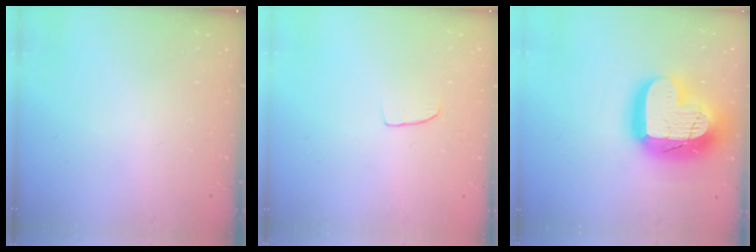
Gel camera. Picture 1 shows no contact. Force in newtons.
{"total": 4.2, "press": 4.2, "slide": 0.3}
{"total": 26.0, "press": 25.9, "slide": 2.1}